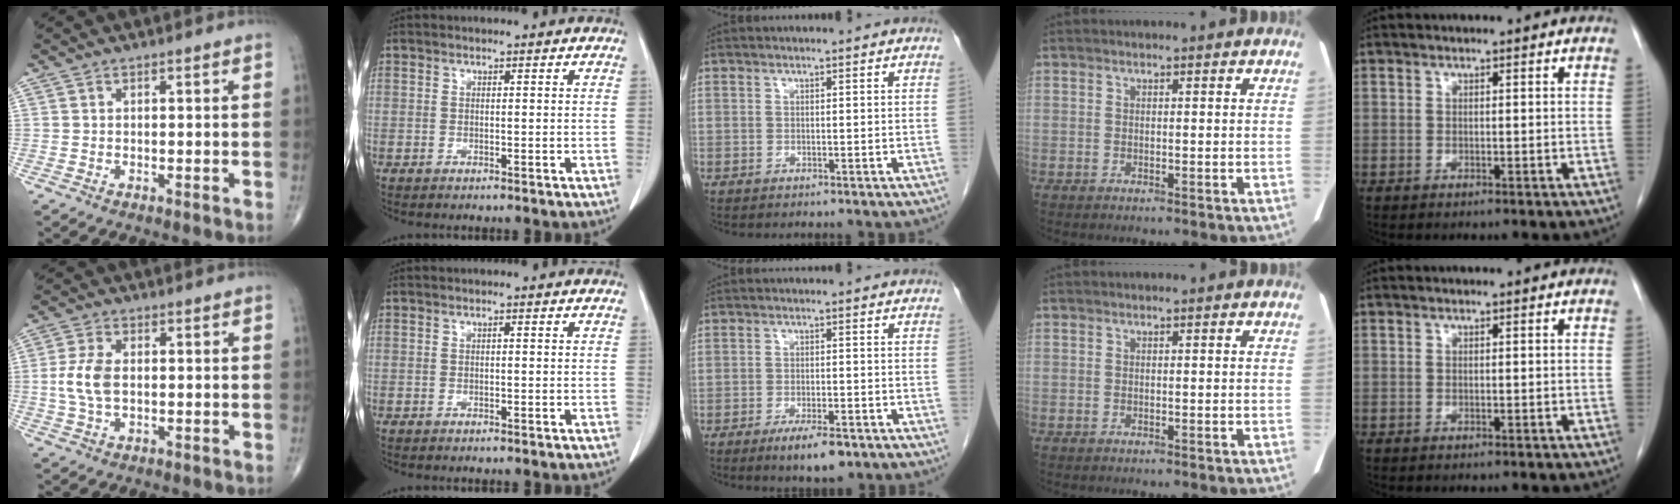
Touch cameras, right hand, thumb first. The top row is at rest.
{"thumb": {"total": 6.5, "force": [0.0, 3.7, 5.3], "torque": [-0.122, 0.004, -0.002]}, "middle": {"total": 5.5, "force": [-3.4, 1.4, 4.0], "torque": [-0.071, -0.010, -0.048]}}